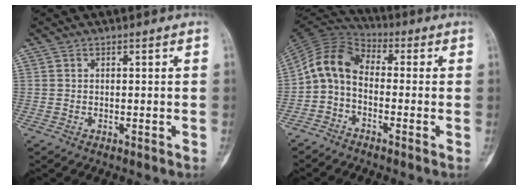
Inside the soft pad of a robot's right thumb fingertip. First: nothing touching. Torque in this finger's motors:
{"motor_torque": [0.24, 0.29, 0.58, -0.54, 0.10]}